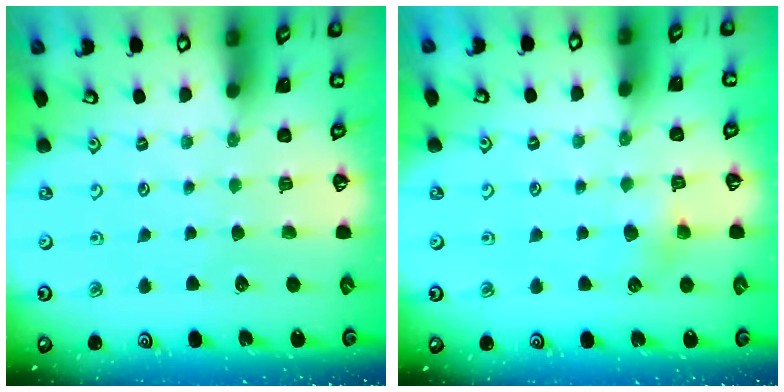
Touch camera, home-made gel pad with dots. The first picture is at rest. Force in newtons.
{"total": 5.3, "press": 5.3, "slide": 0.6}